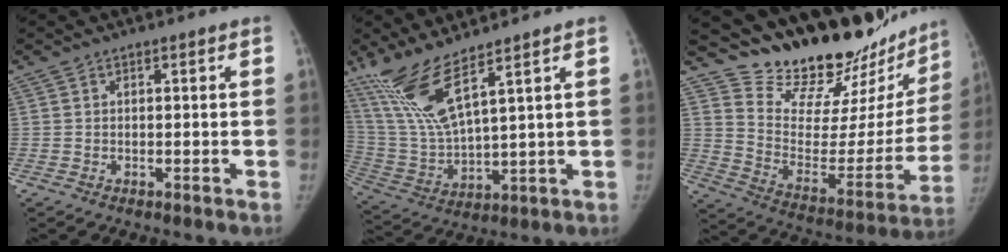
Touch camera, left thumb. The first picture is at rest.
{"total": 12.5, "force": [8.4, 1.5, 9.0], "torque": [-0.204, -0.054, 0.186]}
{"total": 28.4, "force": [25.0, 8.7, 10.3], "torque": [-0.121, -0.179, 0.364]}